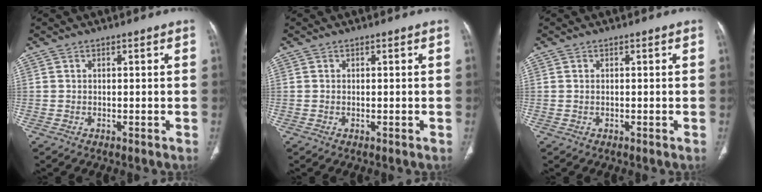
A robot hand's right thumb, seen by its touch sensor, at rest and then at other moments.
{"total": 0.0}
{"total": 0.0}